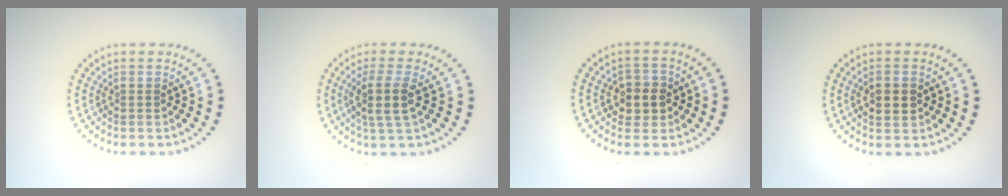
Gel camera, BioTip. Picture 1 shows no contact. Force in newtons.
{"total": 2.9, "press": 2.4, "slide": 1.7}
{"total": 2.7, "press": 2.6, "slide": 0.7}
{"total": 2.3, "press": 2.3, "slide": 0.1}